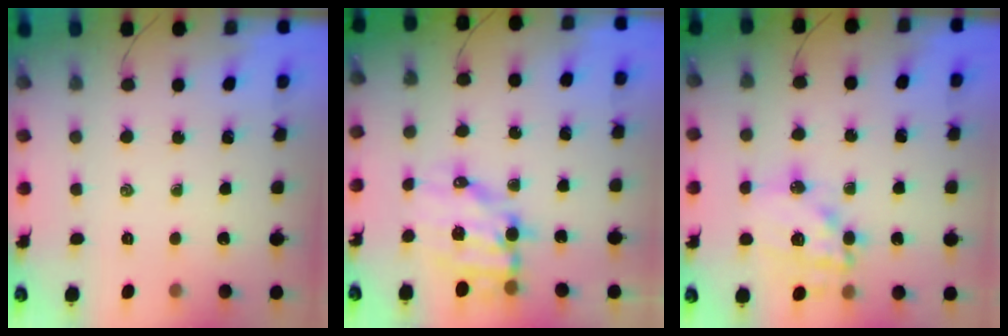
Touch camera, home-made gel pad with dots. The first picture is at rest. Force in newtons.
{"total": 10.1, "press": 9.9, "slide": 2.3}
{"total": 15.6, "press": 15.2, "slide": 3.6}